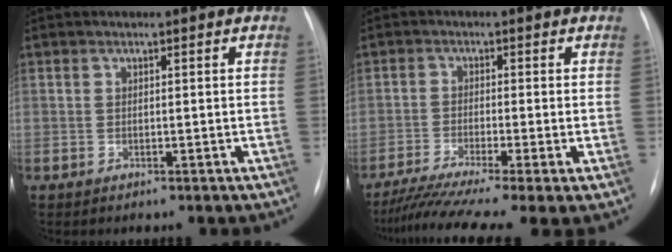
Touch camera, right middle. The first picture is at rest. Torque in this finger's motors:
{"motor_torque": [1.09, -1.05, 0.17, 0.08]}